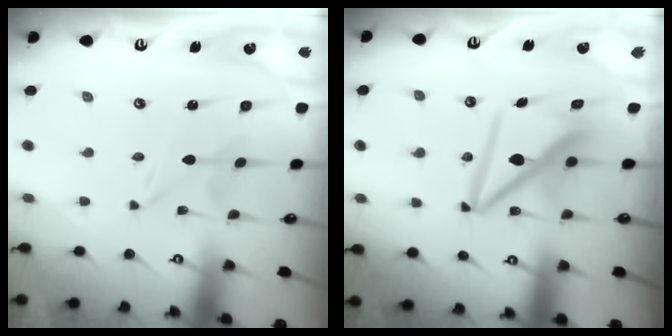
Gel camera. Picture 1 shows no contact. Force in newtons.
{"total": 9.9, "press": 9.8, "slide": 1.3}